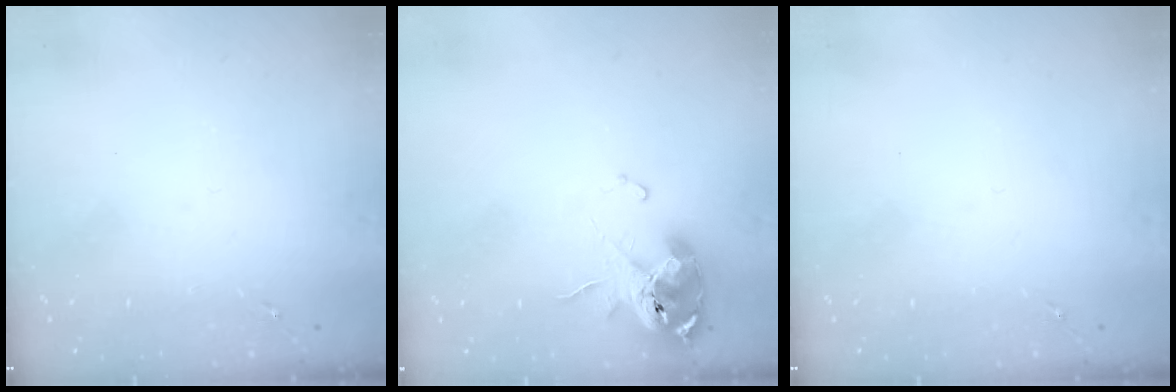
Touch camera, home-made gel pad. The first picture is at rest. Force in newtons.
{"total": 11.9, "press": 11.8, "slide": 1.4}
{"total": 0.0}